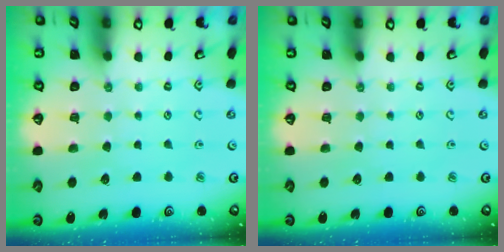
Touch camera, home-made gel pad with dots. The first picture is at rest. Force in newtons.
{"total": 0.0}